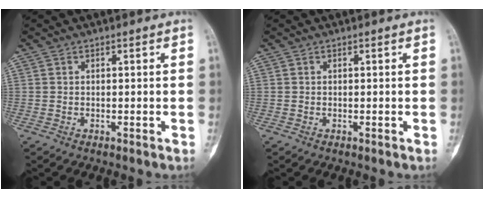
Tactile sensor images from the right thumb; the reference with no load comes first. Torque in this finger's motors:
{"motor_torque": [-0.13, -0.05, 0.29, -0.13, 0.02]}